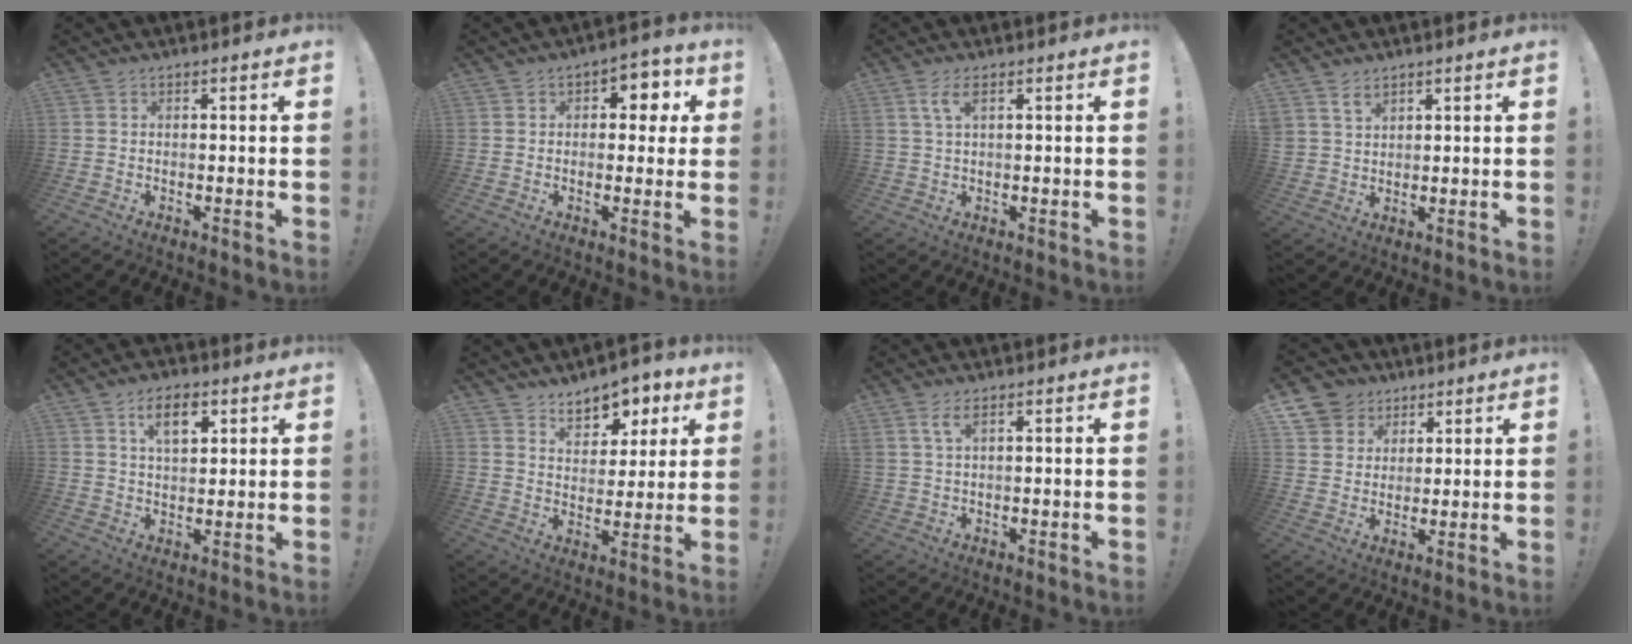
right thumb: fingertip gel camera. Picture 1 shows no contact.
{"total": 5.4, "force": [1.7, 4.0, 3.2], "torque": [-0.025, -0.008, 0.024]}
{"total": 4.1, "force": [1.8, 1.2, 3.5], "torque": [-0.066, 0.000, 0.031]}
{"total": 4.0, "force": [2.9, 2.4, 1.5], "torque": [-0.025, -0.015, 0.054]}
{"total": 8.2, "force": [4.1, 4.1, 5.8], "torque": [-0.084, -0.007, 0.069]}
{"total": 8.7, "force": [6.2, 5.4, 3.0], "torque": [-0.033, -0.045, 0.116]}
{"total": 3.5, "force": [1.7, 0.8, 3.0], "torque": [-0.055, 0.000, 0.029]}
{"total": 8.5, "force": [4.6, 7.0, 1.5], "torque": [-0.019, -0.033, 0.094]}